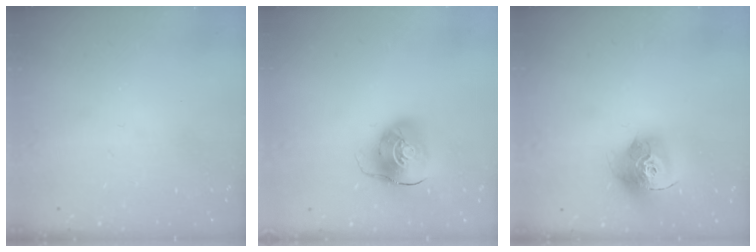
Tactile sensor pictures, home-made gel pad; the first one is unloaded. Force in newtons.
{"total": 9.4, "press": 9.3, "slide": 1.3}
{"total": 15.6, "press": 15.5, "slide": 1.5}